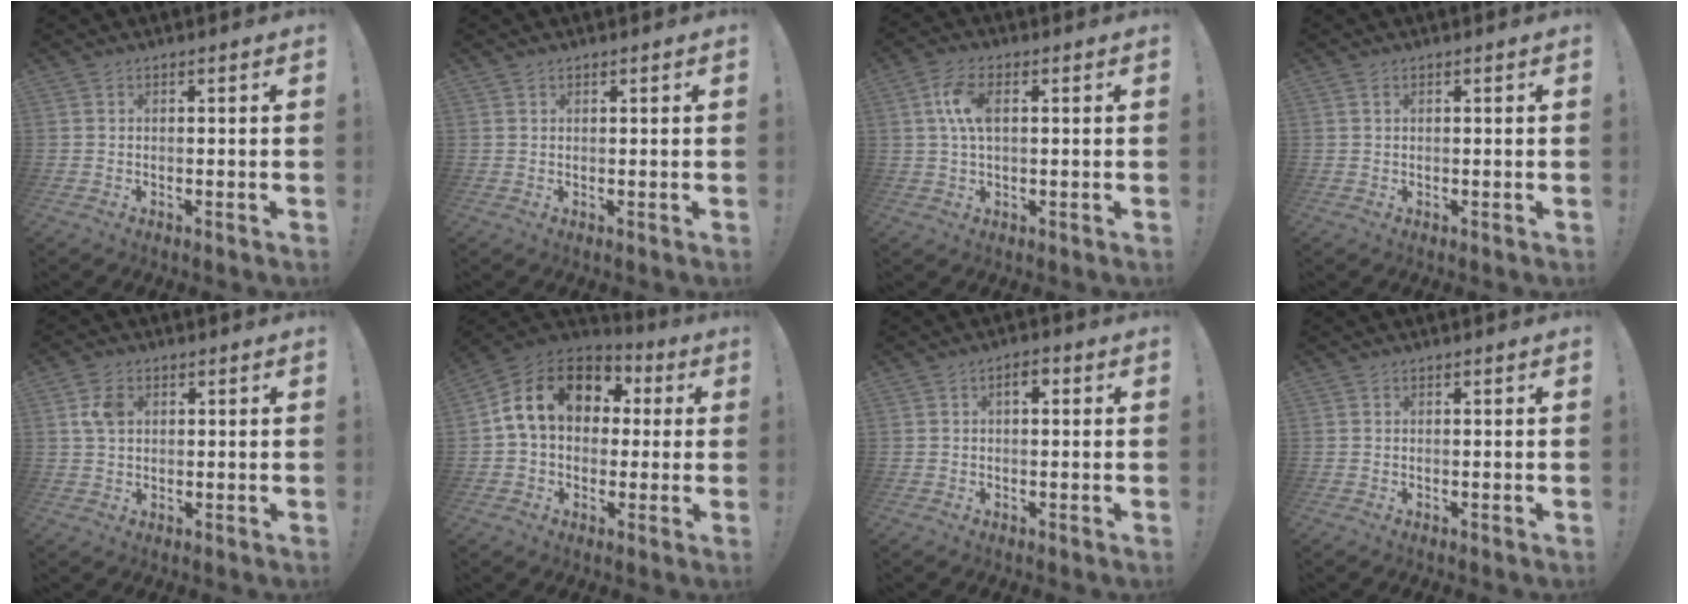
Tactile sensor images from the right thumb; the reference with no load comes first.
{"total": 0.7, "force": [0.6, 0.4, 0.1], "torque": [0.000, -0.001, 0.011]}
{"total": 8.0, "force": [1.5, 4.0, 6.8], "torque": [-0.131, 0.003, 0.025]}
{"total": 0.7, "force": [0.4, 0.4, 0.5], "torque": [-0.001, -0.002, 0.006]}
{"total": 5.7, "force": [1.5, 4.1, 3.7], "torque": [-0.067, 0.005, 0.028]}
{"total": 16.6, "force": [4.4, 11.9, 10.6], "torque": [-0.169, 0.001, 0.079]}
{"total": 2.8, "force": [0.5, 1.5, 2.3], "torque": [-0.032, 0.004, 0.004]}
{"total": 0.0}